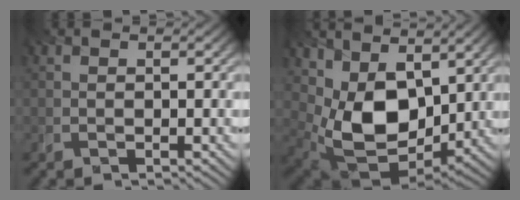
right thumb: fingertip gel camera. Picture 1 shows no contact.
{"total": 11.8, "force": [3.7, 7.6, 8.3], "torque": [-0.191, -0.019, 0.074]}